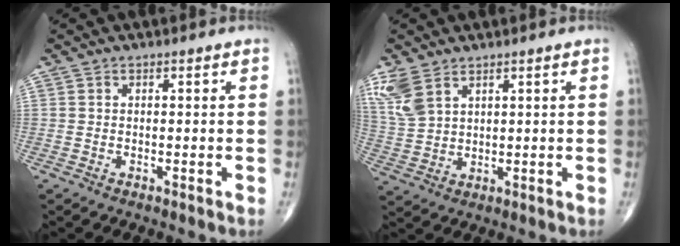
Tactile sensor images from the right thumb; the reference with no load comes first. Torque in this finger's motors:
{"motor_torque": [0.26, 1.97, 0.95, 0.87, 0.08]}